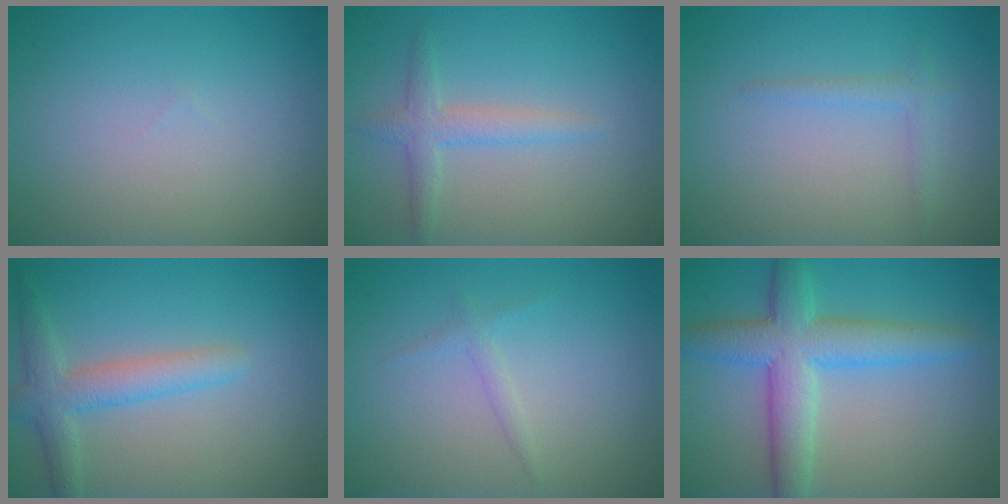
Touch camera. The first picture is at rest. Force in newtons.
{"total": 2.2, "press": 2.2, "slide": 0.0}
{"total": 1.3, "press": 1.3, "slide": 0.1}
{"total": 3.5, "press": 3.5, "slide": 0.2}
{"total": 1.0, "press": 1.0, "slide": 0.1}
{"total": 6.3, "press": 6.3, "slide": 0.1}